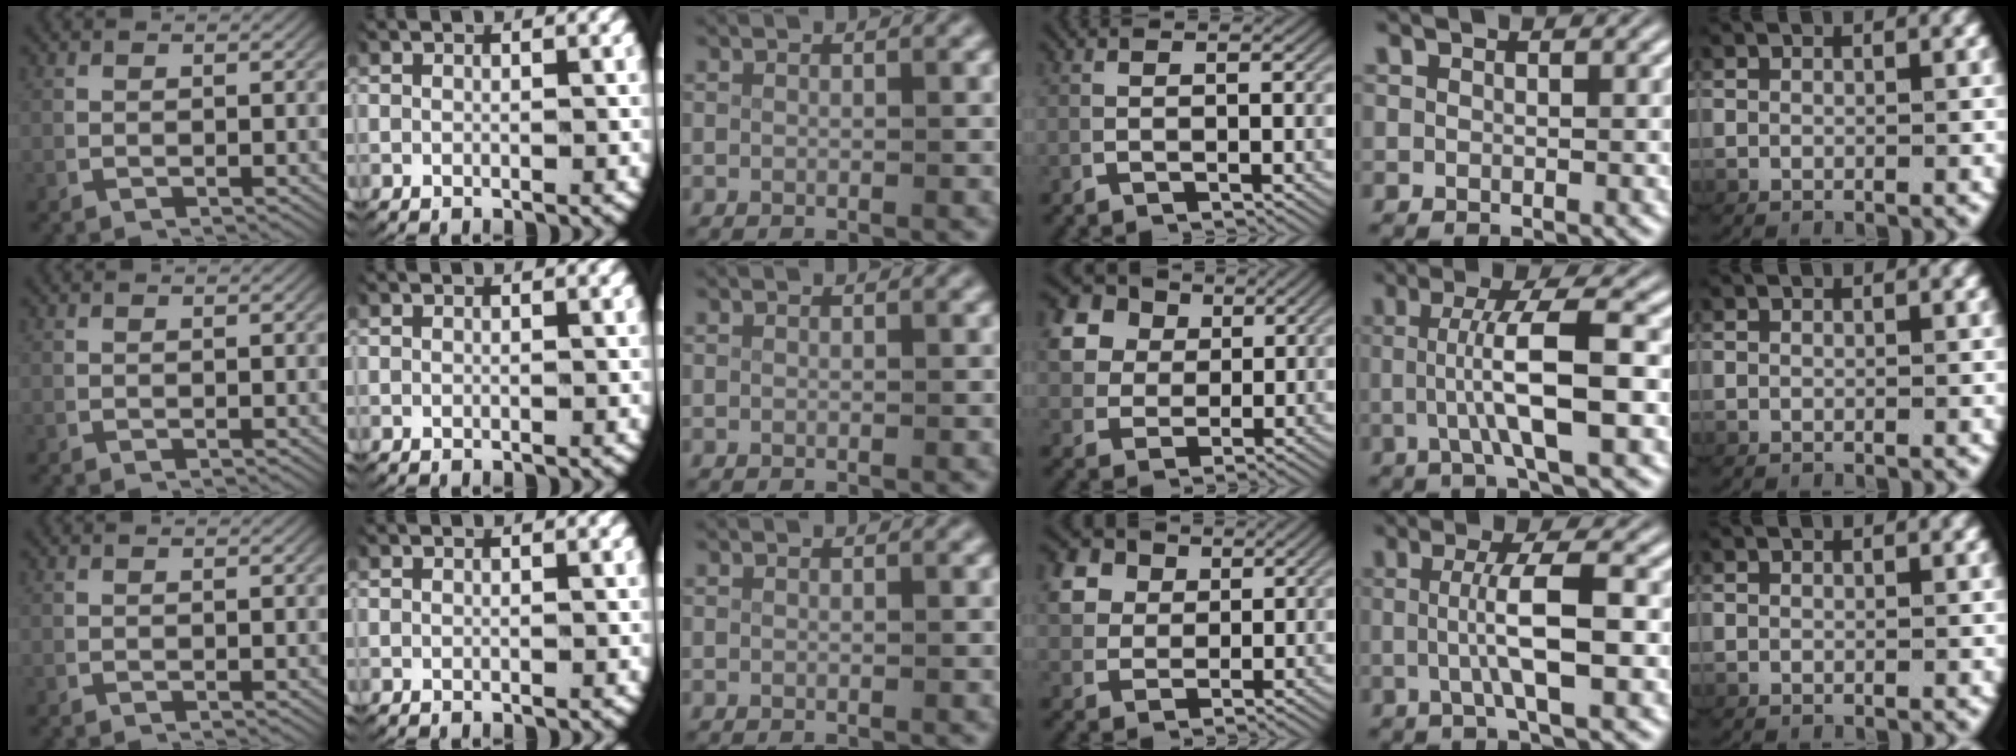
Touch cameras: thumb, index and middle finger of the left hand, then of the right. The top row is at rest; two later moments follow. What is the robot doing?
{"motion": "lift_and_place", "object": "card"}